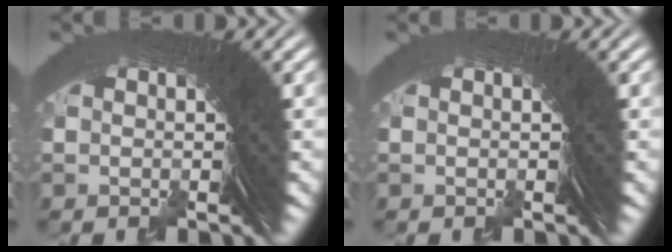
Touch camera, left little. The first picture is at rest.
{"total": 0.0}